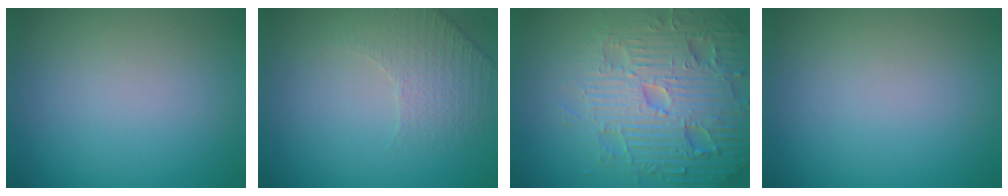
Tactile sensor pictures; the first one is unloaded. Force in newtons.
{"total": 1.9, "press": 1.6, "slide": 1.0}
{"total": 7.8, "press": 7.6, "slide": 1.9}
{"total": 0.0}